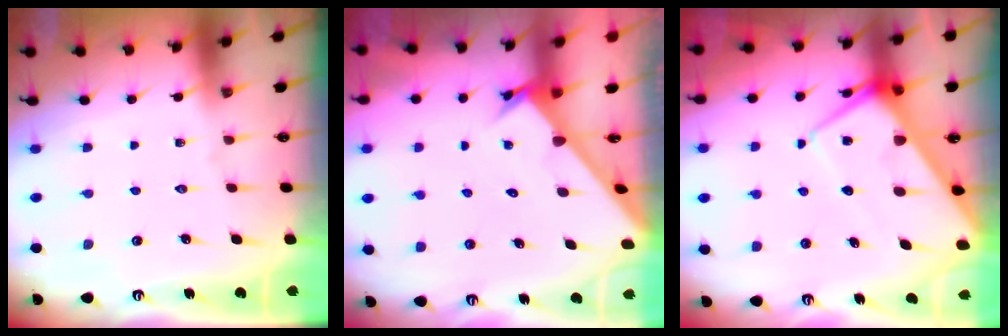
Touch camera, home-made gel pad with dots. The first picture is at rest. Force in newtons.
{"total": 2.3, "press": 2.3, "slide": 0.1}
{"total": 10.3, "press": 10.2, "slide": 0.7}